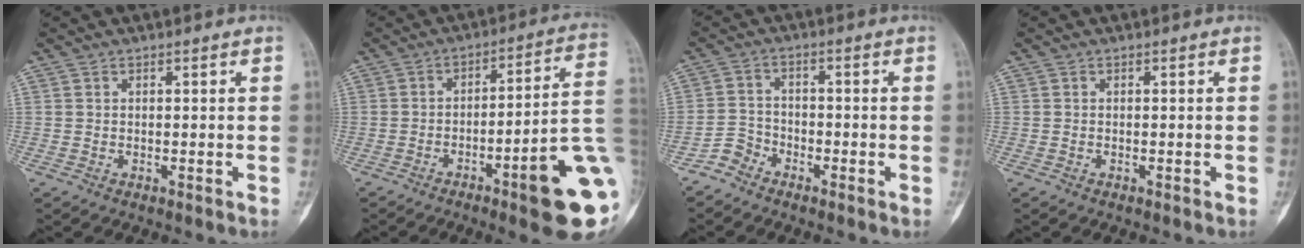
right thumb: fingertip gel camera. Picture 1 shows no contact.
{"total": 17.2, "force": [-5.8, 2.6, 16.0], "torque": [-0.166, 0.031, -0.078]}
{"total": 3.5, "force": [-3.0, 1.8, -0.3], "torque": [0.012, 0.016, -0.071]}
{"total": 0.0}